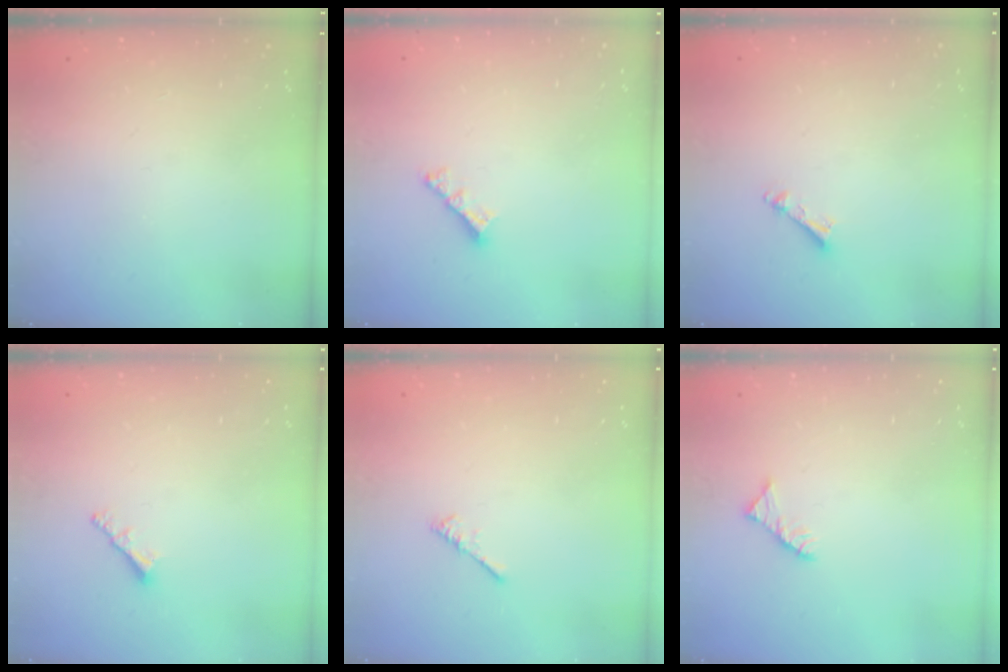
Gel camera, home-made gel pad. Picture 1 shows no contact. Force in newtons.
{"total": 3.8, "press": 3.8, "slide": 0.2}
{"total": 3.4, "press": 3.3, "slide": 0.2}
{"total": 2.1, "press": 2.0, "slide": 0.5}
{"total": 0.0}
{"total": 3.0, "press": 3.0, "slide": 0.5}